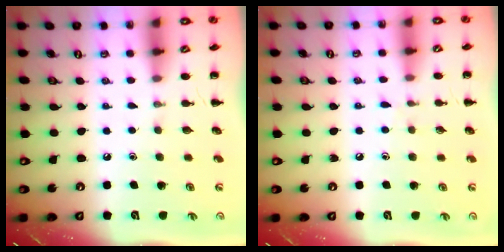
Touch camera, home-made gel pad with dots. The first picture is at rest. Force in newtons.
{"total": 3.9, "press": 3.4, "slide": 1.9}